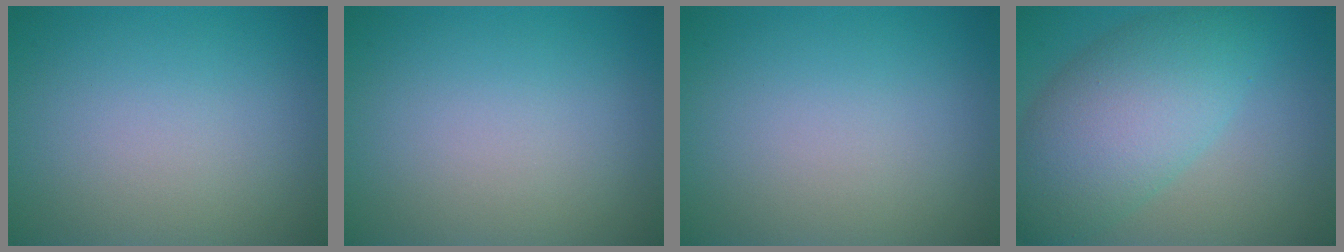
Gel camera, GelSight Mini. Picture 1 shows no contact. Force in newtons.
{"total": 0.0}
{"total": 0.0}
{"total": 8.1, "press": 8.1, "slide": 0.1}